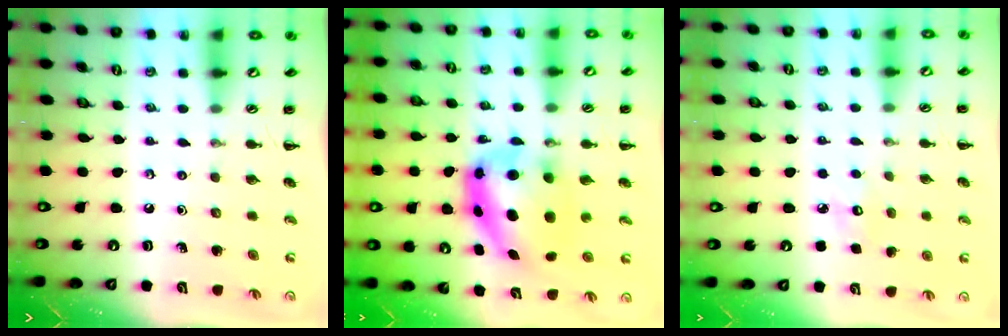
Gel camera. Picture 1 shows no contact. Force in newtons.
{"total": 8.7, "press": 8.4, "slide": 2.0}
{"total": 6.5, "press": 6.4, "slide": 1.4}